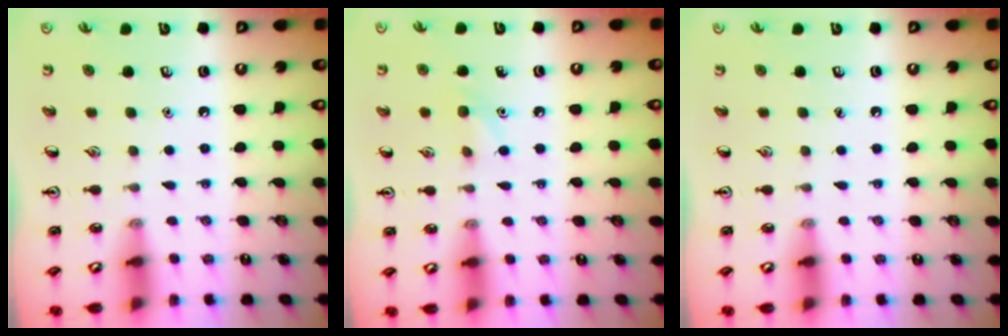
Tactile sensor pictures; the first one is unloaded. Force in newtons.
{"total": 5.7, "press": 5.4, "slide": 1.7}
{"total": 0.0}